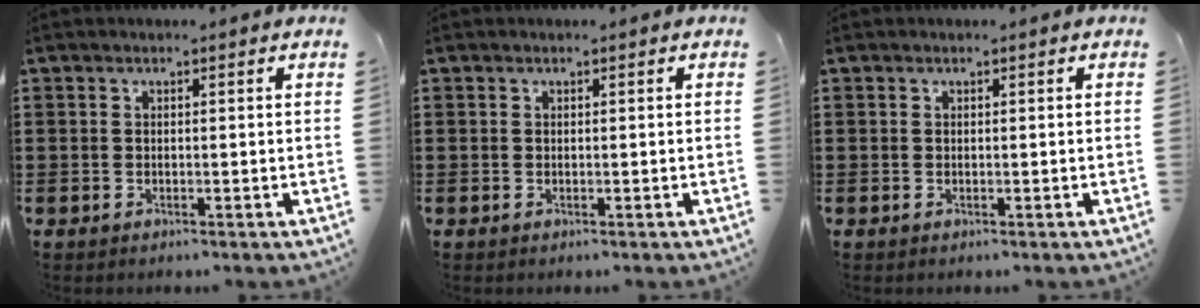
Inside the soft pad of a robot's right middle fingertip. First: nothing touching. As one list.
[{"total": 0.0}, {"total": 0.0}]